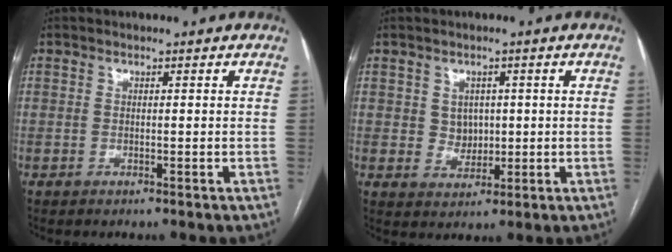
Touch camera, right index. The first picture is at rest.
{"total": 3.7, "force": [0.6, 3.2, 1.6], "torque": [-0.021, 0.004, 0.015]}